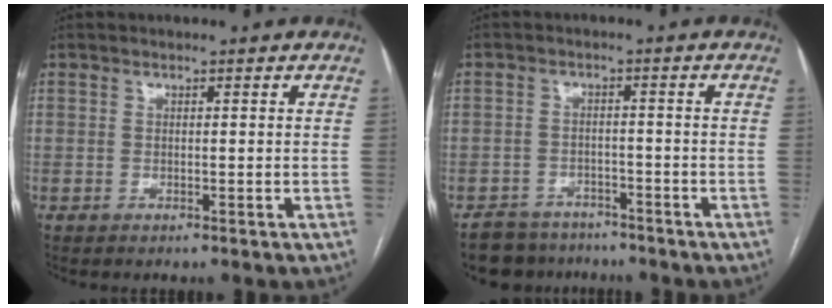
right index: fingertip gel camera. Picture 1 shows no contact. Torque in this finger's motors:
{"motor_torque": [-0.37, -0.22, -1.05, -0.21]}